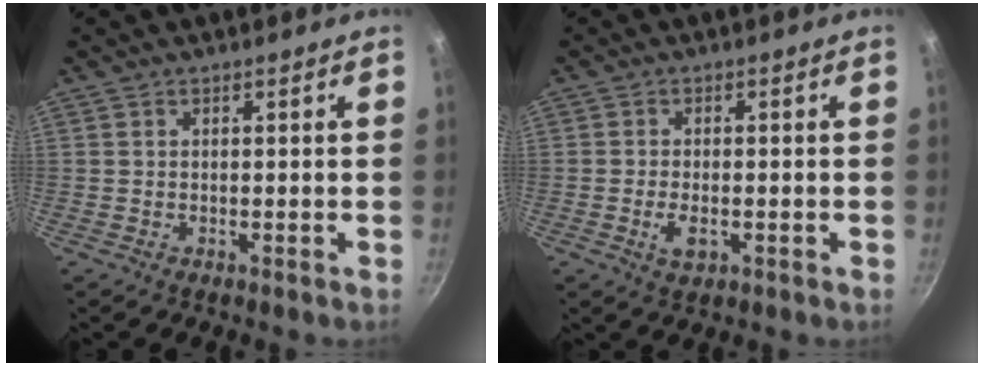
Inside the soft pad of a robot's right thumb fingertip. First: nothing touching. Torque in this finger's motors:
{"motor_torque": [-0.56, -0.07, -0.19, -0.17, -0.04]}